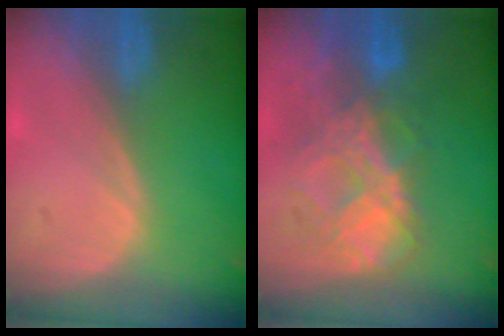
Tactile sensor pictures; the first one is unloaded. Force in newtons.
{"total": 8.3, "press": 7.4, "slide": 3.7}